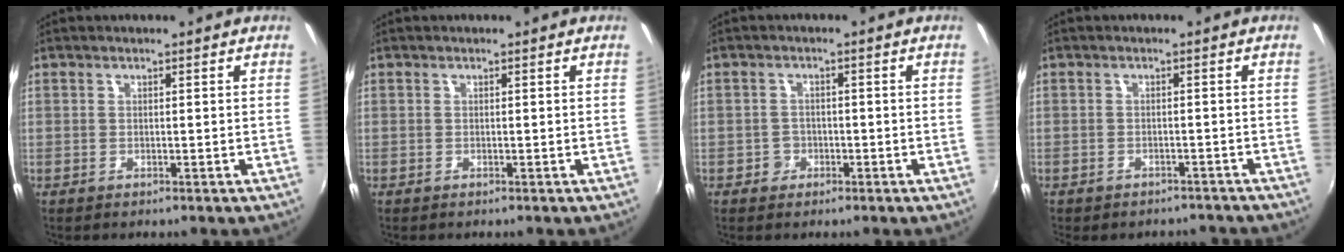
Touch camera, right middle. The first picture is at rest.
{"total": 0.0}
{"total": 2.5, "force": [-1.3, 2.1, 0.3], "torque": [-0.007, 0.003, -0.021]}
{"total": 6.2, "force": [-5.6, 2.4, 1.6], "torque": [-0.036, -0.012, -0.067]}